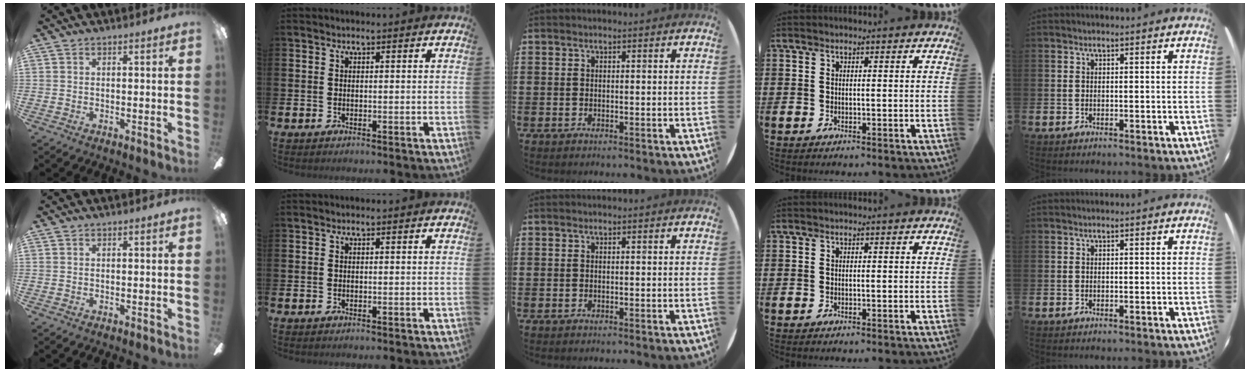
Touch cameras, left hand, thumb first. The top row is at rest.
{}